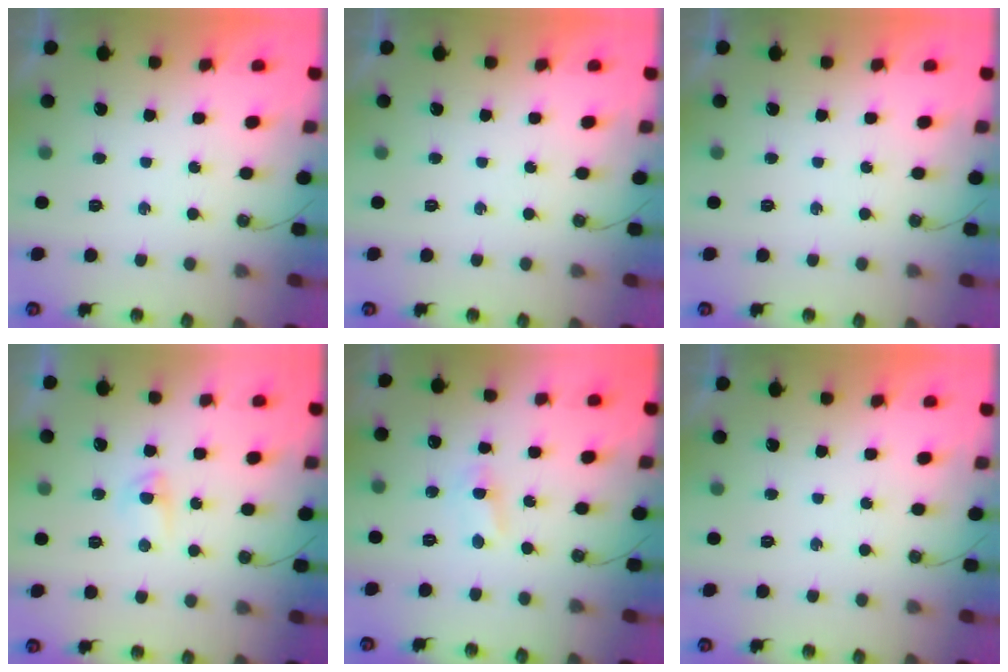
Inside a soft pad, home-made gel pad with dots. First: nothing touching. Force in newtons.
{"total": 0.0}
{"total": 0.0}
{"total": 4.0, "press": 3.9, "slide": 0.6}
{"total": 2.1, "press": 2.1, "slide": 0.3}
{"total": 0.0}